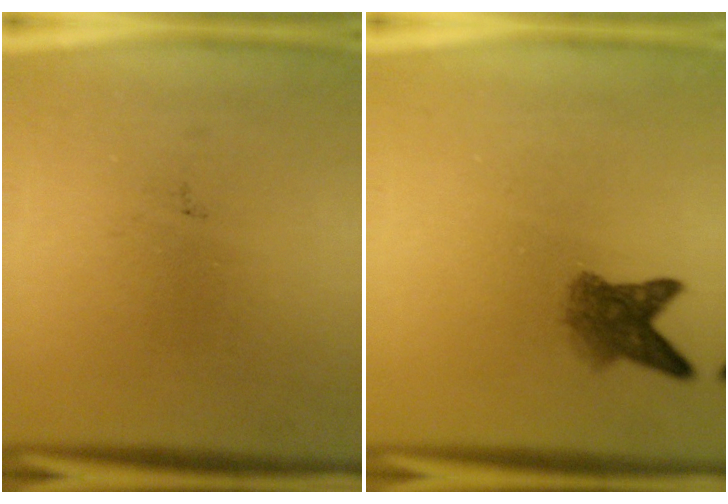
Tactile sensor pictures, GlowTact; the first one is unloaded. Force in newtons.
{"total": 4.2}